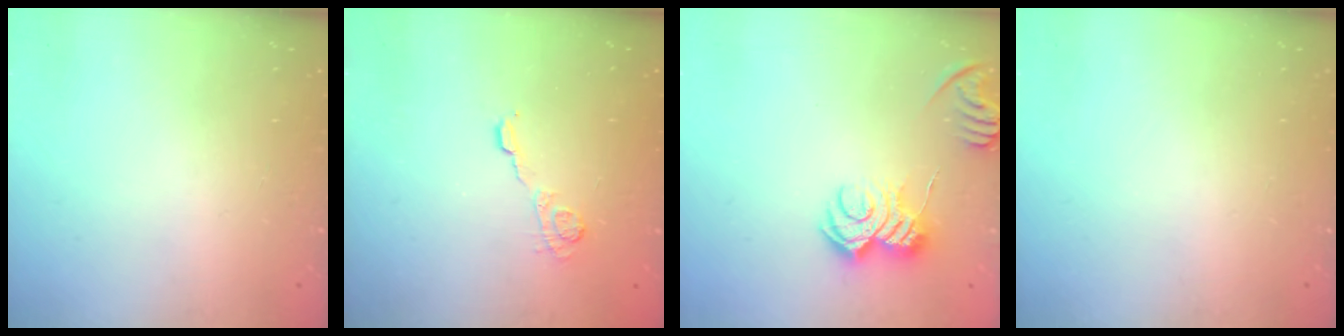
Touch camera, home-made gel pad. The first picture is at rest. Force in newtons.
{"total": 5.2, "press": 5.2, "slide": 0.4}
{"total": 9.8, "press": 9.8, "slide": 0.2}
{"total": 0.0}